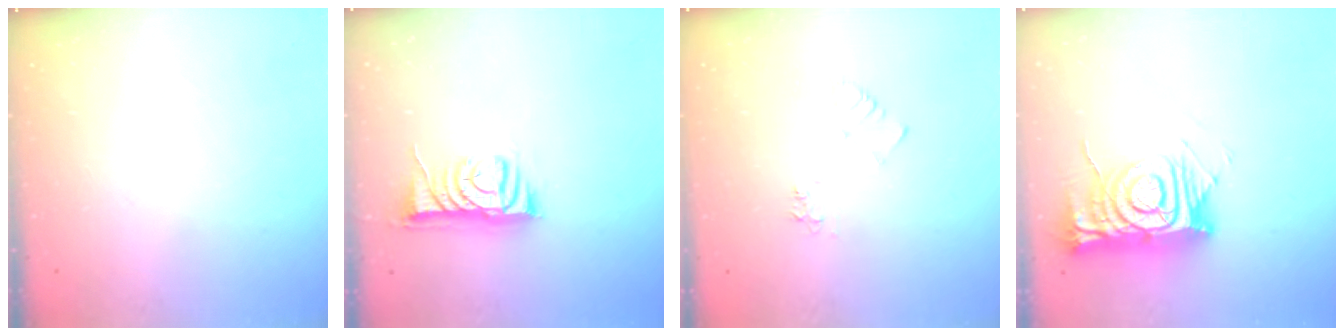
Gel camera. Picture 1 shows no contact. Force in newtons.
{"total": 9.0, "press": 8.9, "slide": 0.5}
{"total": 4.6, "press": 4.6, "slide": 0.5}
{"total": 13.6, "press": 13.5, "slide": 1.3}